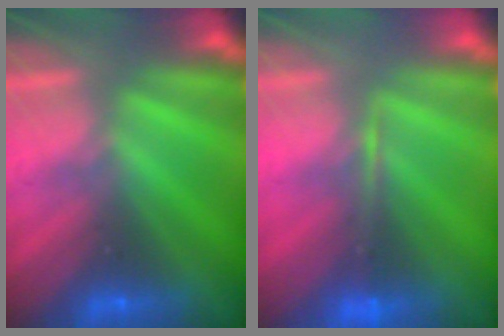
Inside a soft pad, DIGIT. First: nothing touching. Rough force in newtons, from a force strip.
{"total": 1.3}